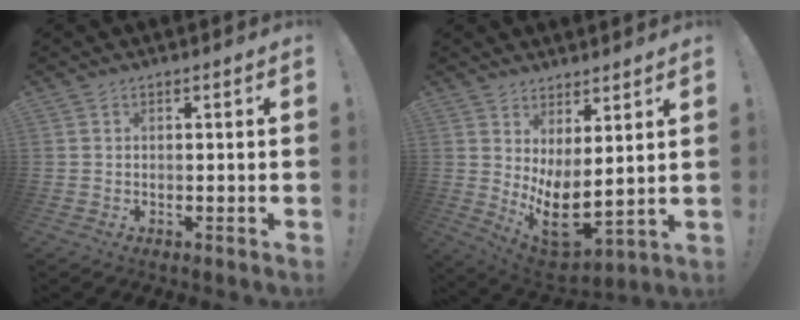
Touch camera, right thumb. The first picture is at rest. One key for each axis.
{"total": 10.6, "fx": 1.4, "fy": 5.1, "fz": 9.1, "tx": -0.131, "ty": -0.039, "tz": 0.037}